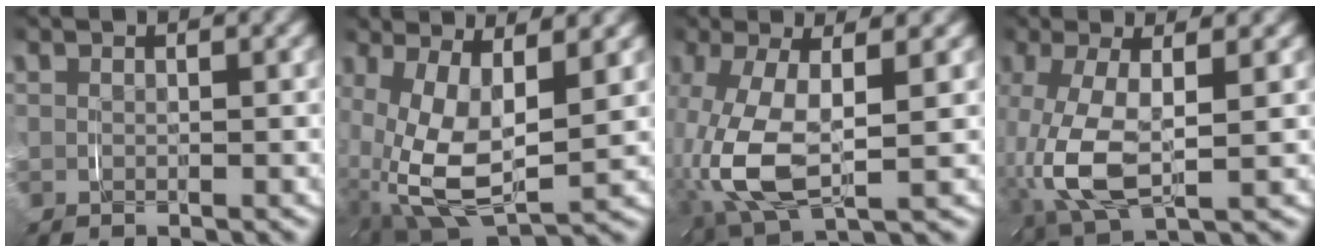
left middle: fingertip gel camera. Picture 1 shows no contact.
{"total": 10.2, "force": [-1.7, 6.9, 7.3], "torque": [-0.186, -0.056, -0.002]}
{"total": 8.8, "force": [-1.0, 4.8, 7.3], "torque": [-0.185, -0.024, -0.002]}
{"total": 7.7, "force": [-0.8, 4.1, 6.4], "torque": [-0.164, -0.016, -0.003]}